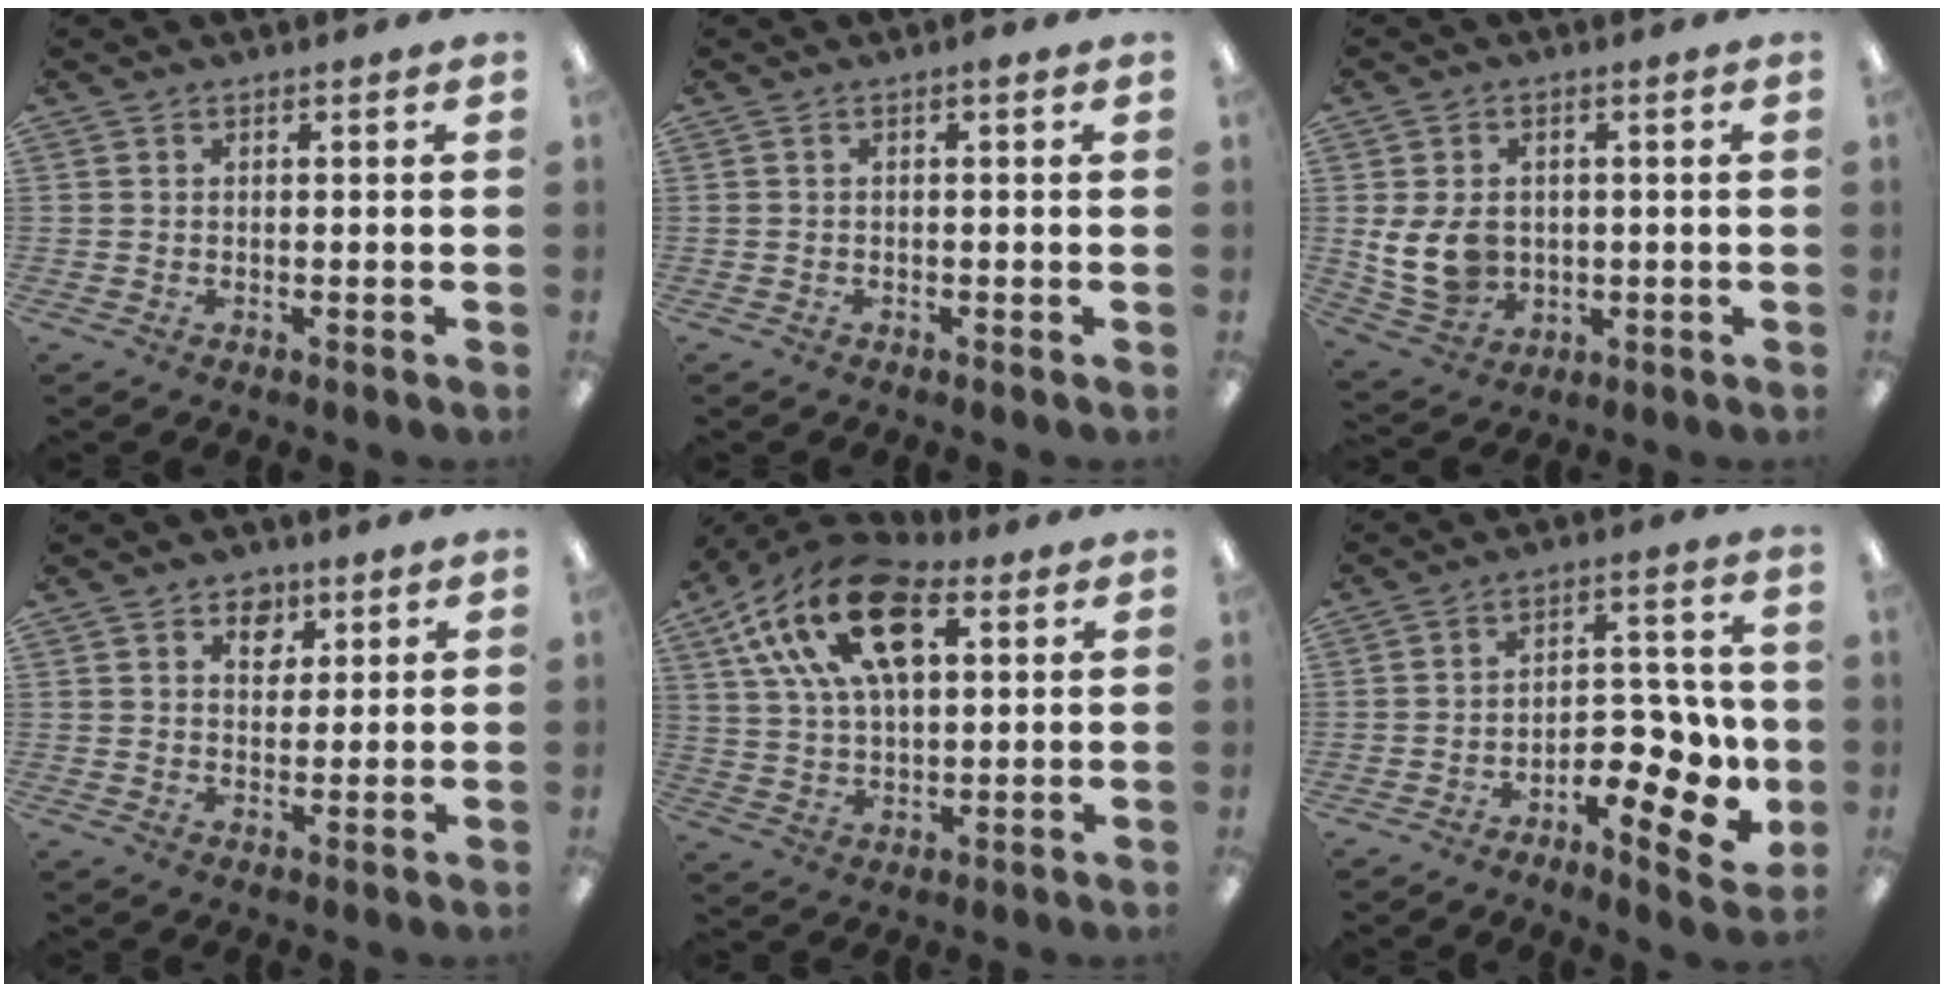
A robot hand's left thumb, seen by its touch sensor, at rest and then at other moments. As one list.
[{"total": 1.2, "force": [-0.3, 0.2, 1.1], "torque": [-0.020, 0.002, -0.006]}, {"total": 9.4, "force": [0.2, 7.2, 6.0], "torque": [-0.135, 0.004, 0.004]}, {"total": 5.4, "force": [2.8, 4.0, 2.3], "torque": [-0.009, -0.007, 0.041]}, {"total": 21.5, "force": [9.4, 11.7, 15.4], "torque": [-0.286, -0.020, 0.161]}, {"total": 13.2, "force": [-5.3, 6.6, 10.1], "torque": [-0.132, 0.029, -0.081]}]